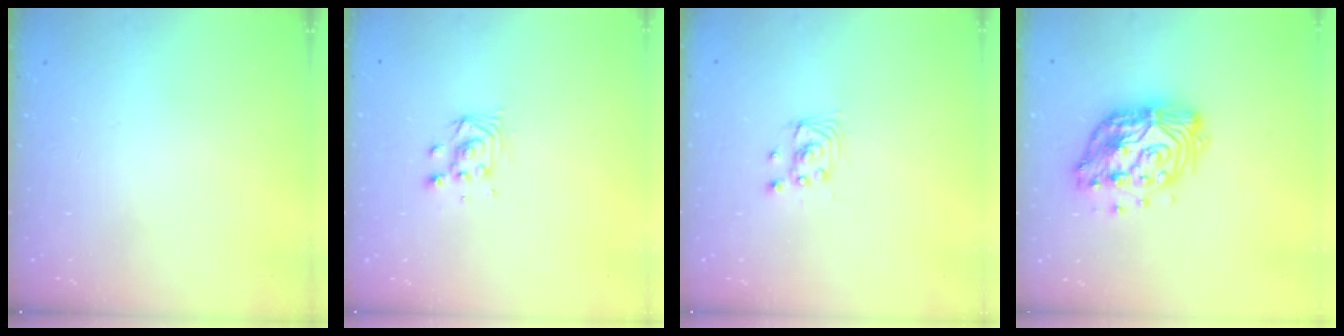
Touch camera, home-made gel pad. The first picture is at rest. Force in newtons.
{"total": 3.8, "press": 3.8, "slide": 0.3}
{"total": 2.8, "press": 2.8, "slide": 0.1}
{"total": 14.1, "press": 14.1, "slide": 1.1}